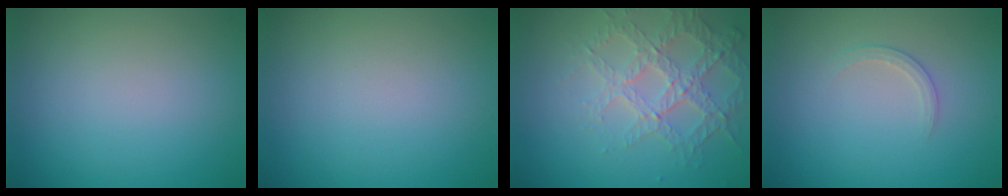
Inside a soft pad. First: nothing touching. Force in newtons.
{"total": 0.0}
{"total": 3.6, "press": 3.4, "slide": 1.4}
{"total": 1.3, "press": 1.3, "slide": 0.1}